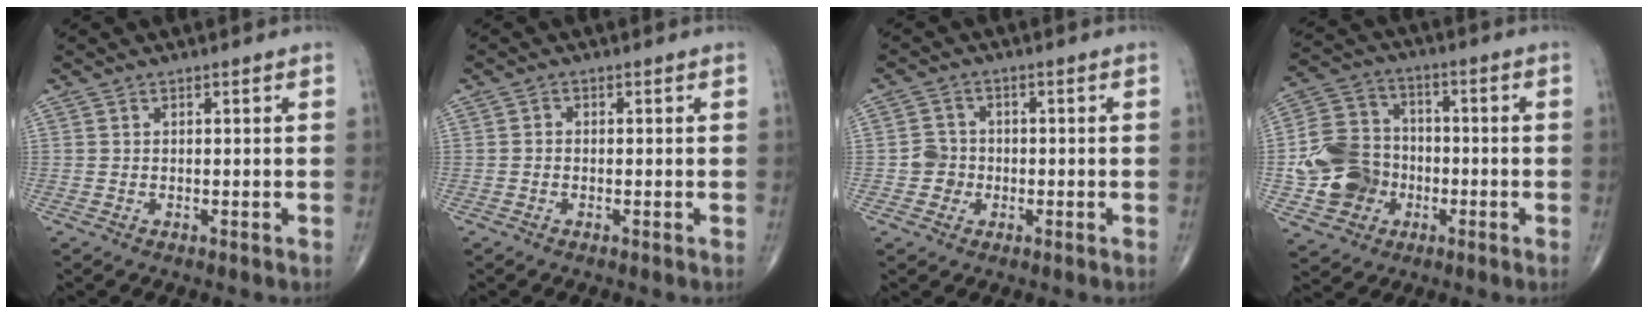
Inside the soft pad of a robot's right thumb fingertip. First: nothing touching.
{"total": 0.6, "force": [-0.3, 0.5, 0.3], "torque": [0.001, 0.002, -0.010]}
{"total": 3.5, "force": [-0.9, 3.3, 0.6], "torque": [0.010, 0.010, -0.022]}
{"total": 13.4, "force": [-3.0, 11.5, 6.0], "torque": [-0.087, 0.026, -0.057]}